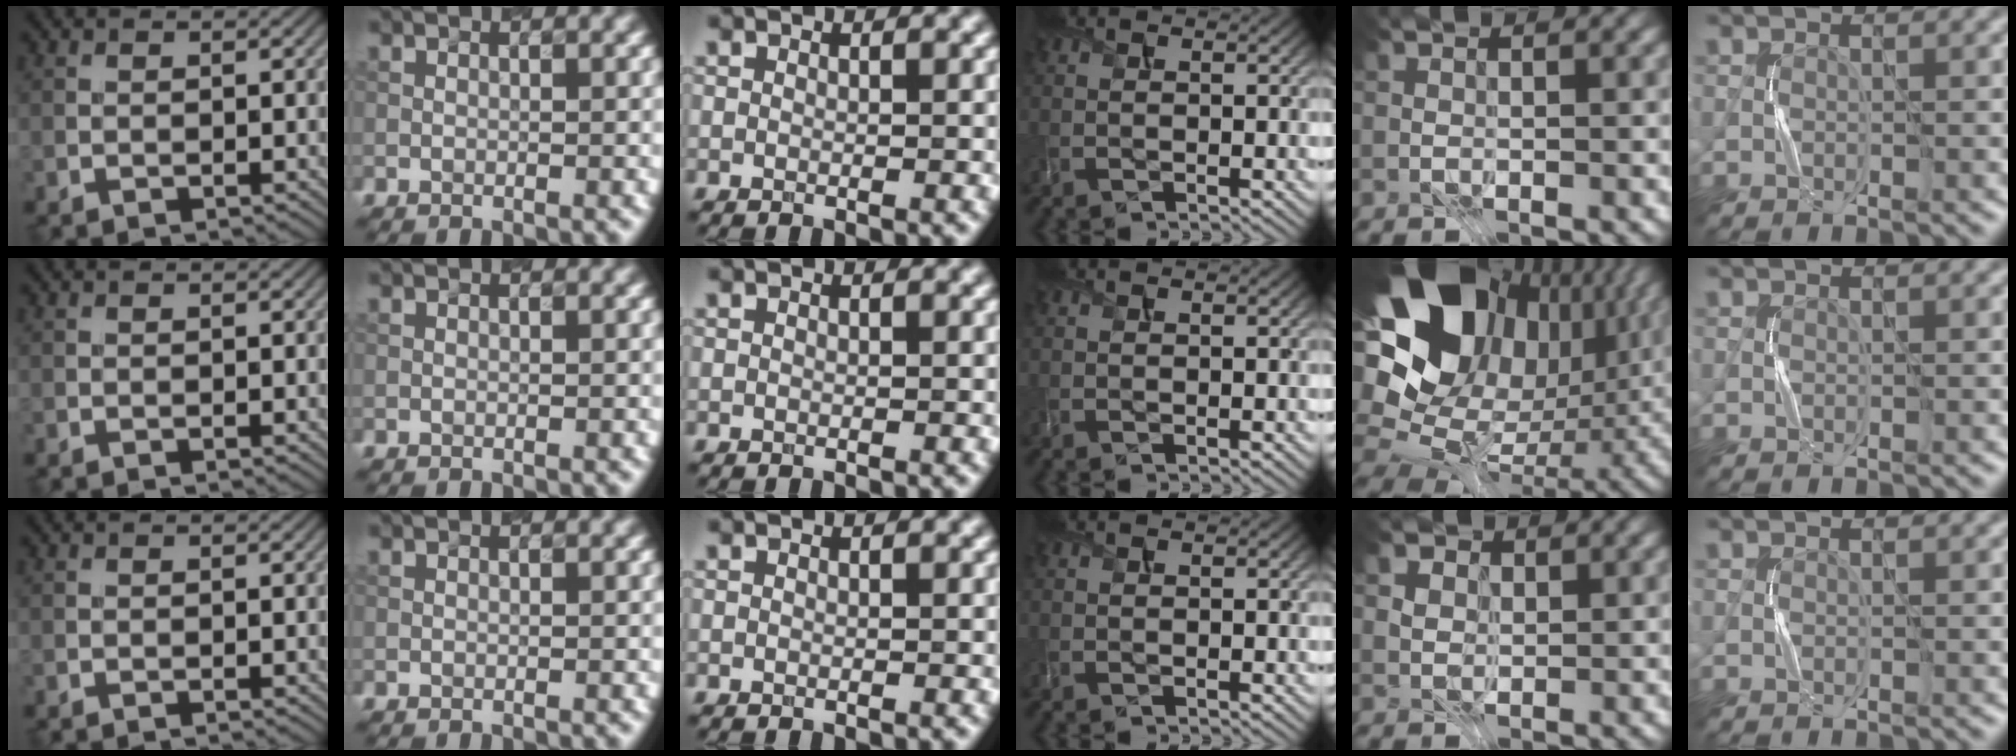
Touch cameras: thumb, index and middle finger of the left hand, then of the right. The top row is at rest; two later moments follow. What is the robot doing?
{"motion": "press", "object": "joystick"}